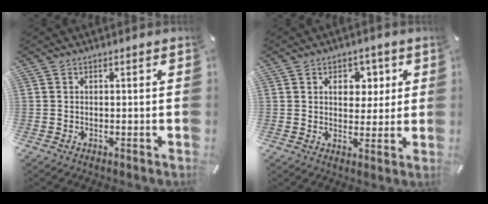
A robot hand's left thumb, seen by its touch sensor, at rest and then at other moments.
{"total": 6.3, "force": [2.3, 4.9, 3.3], "torque": [-0.025, -0.009, 0.029]}